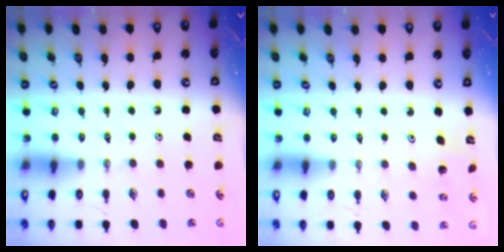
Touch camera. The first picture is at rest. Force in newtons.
{"total": 1.1, "press": 1.1, "slide": 0.1}